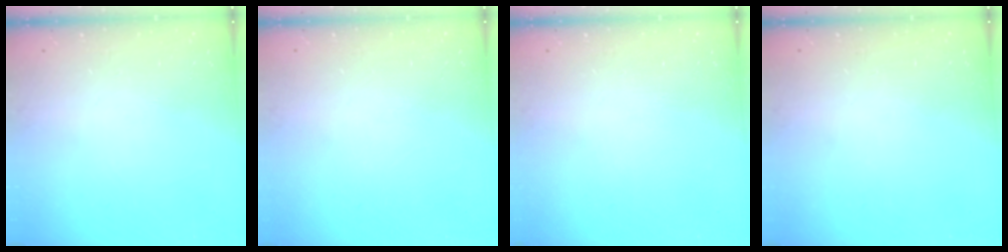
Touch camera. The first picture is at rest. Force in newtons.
{"total": 0.0}
{"total": 0.0}
{"total": 0.0}